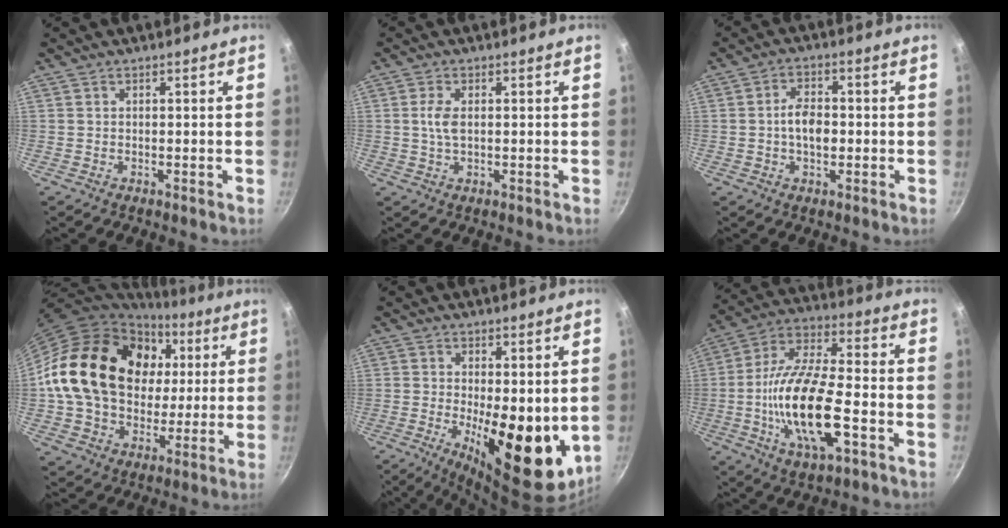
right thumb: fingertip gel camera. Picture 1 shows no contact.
{"total": 3.5, "force": [0.4, 1.6, 3.0], "torque": [-0.066, 0.003, 0.007]}
{"total": 5.9, "force": [-0.6, 3.5, 4.7], "torque": [-0.073, 0.014, -0.015]}
{"total": 24.7, "force": [4.6, 18.8, 15.4], "torque": [-0.245, 0.018, 0.084]}
{"total": 15.6, "force": [-1.3, 6.3, 14.2], "torque": [-0.176, -0.026, -0.006]}
{"total": 19.3, "force": [-5.2, 7.2, 17.1], "torque": [-0.325, 0.022, -0.106]}